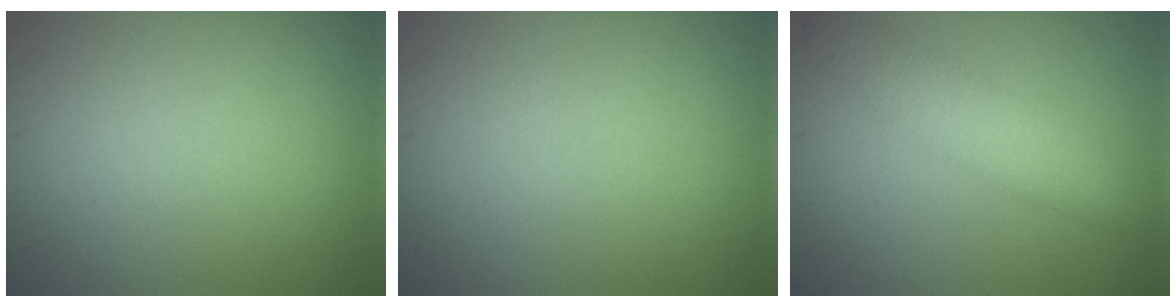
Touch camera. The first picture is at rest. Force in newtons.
{"total": 0.0}
{"total": 3.9, "press": 3.9, "slide": 0.1}